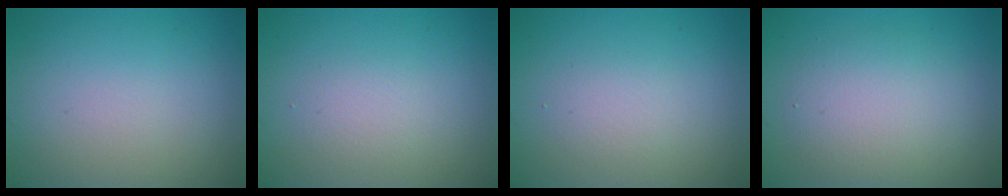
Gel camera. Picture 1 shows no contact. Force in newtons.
{"total": 1.6, "press": 1.6, "slide": 0.1}
{"total": 1.6, "press": 1.6, "slide": 0.1}
{"total": 4.2, "press": 4.2, "slide": 0.4}